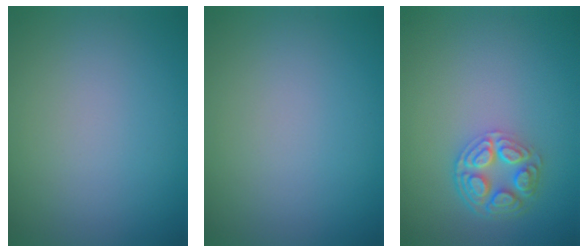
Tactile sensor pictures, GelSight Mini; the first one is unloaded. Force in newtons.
{"total": 0.0}
{"total": 4.5, "press": 3.3, "slide": 3.0}